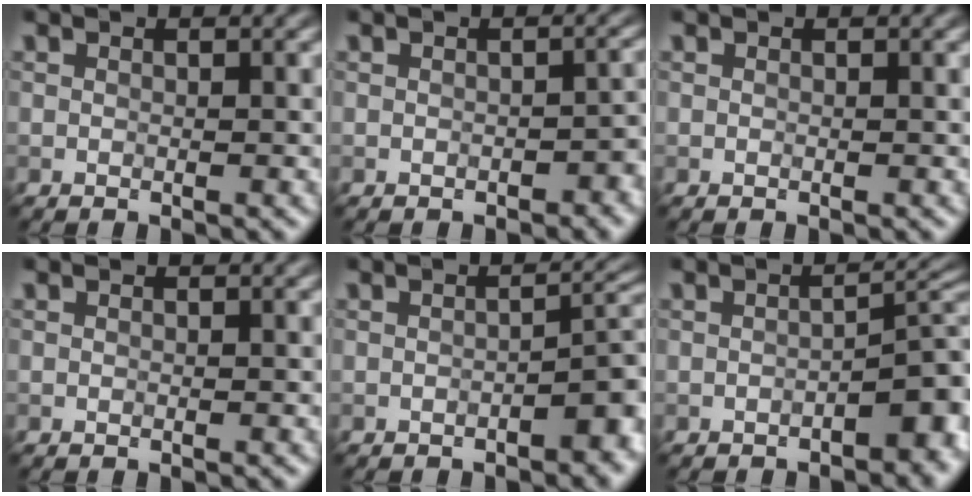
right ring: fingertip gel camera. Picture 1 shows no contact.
{"total": 2.5, "force": [-1.0, 1.5, 1.8], "torque": [-0.017, 0.002, -0.013]}
{"total": 0.0}
{"total": 0.0}
{"total": 3.5, "force": [-1.5, 1.4, 2.9], "torque": [-0.035, 0.012, -0.024]}
{"total": 4.3, "force": [-1.5, 1.8, 3.6], "torque": [-0.040, 0.010, -0.024]}